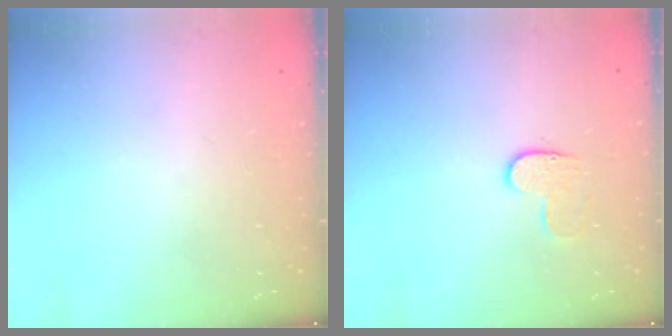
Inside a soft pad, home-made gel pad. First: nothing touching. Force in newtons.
{"total": 5.1, "press": 5.1, "slide": 0.5}